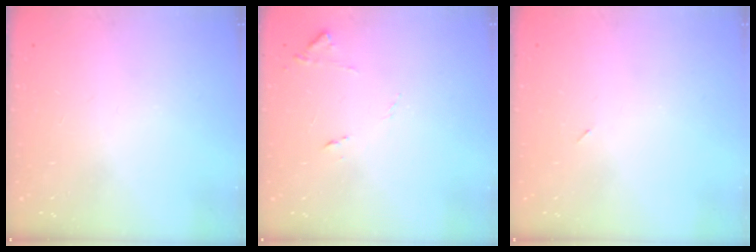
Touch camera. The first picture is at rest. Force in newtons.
{"total": 8.2, "press": 8.2, "slide": 0.6}
{"total": 2.3, "press": 1.9, "slide": 1.2}